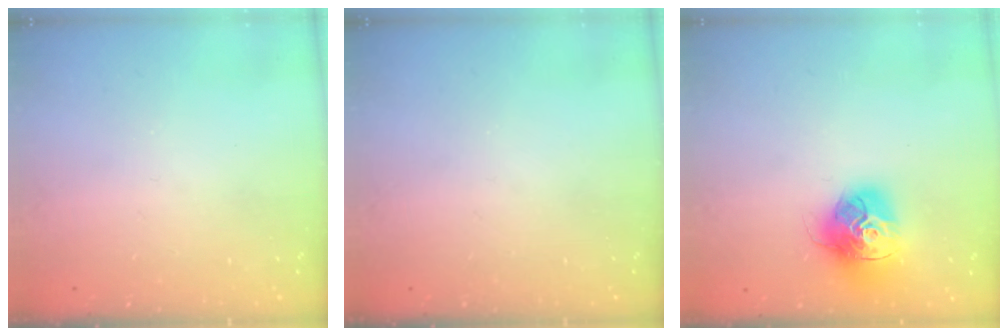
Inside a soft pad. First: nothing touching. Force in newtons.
{"total": 0.0}
{"total": 15.4, "press": 15.3, "slide": 1.5}